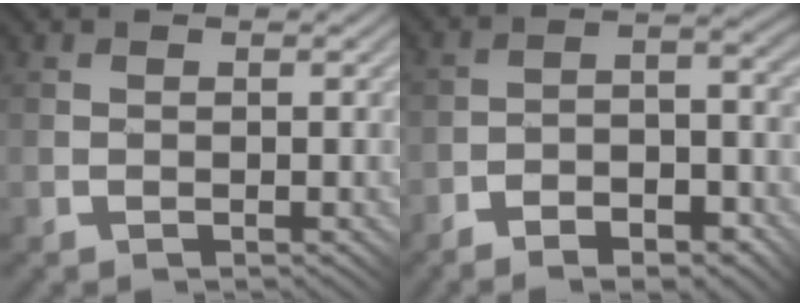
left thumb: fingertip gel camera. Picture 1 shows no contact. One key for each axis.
{"total": 8.9, "fx": -5.5, "fy": 2.9, "fz": 6.4, "tx": -0.102, "ty": -0.001, "tz": -0.090}